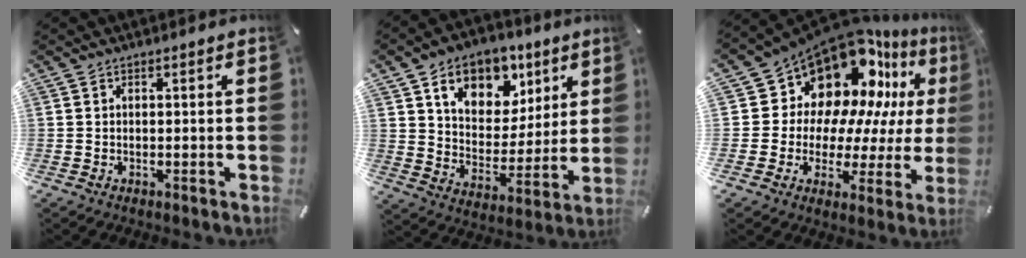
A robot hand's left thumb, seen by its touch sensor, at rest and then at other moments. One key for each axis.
{"total": 13.5, "fx": 8.2, "fy": 9.4, "fz": 5.2, "tx": -0.086, "ty": -0.044, "tz": 0.148}
{"total": 16.0, "fx": 11.4, "fy": 9.9, "fz": 5.3, "tx": -0.093, "ty": -0.119, "tz": 0.206}